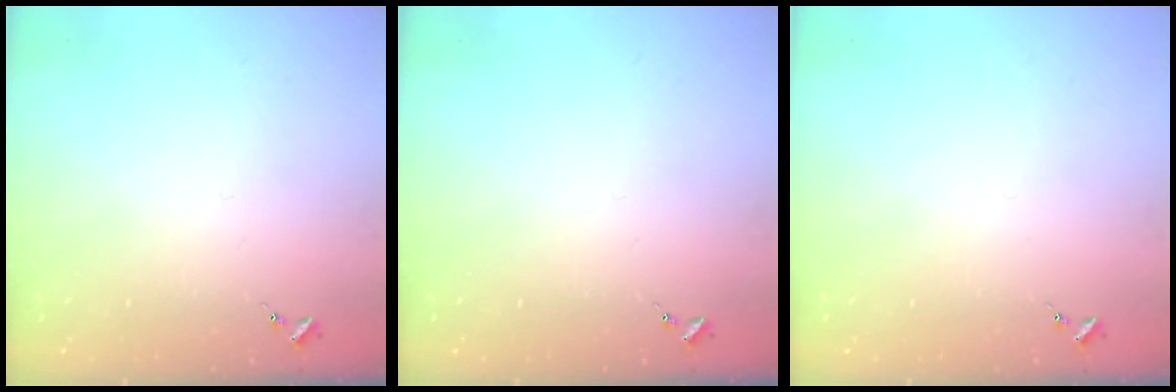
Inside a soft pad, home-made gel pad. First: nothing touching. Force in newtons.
{"total": 0.0}
{"total": 0.0}